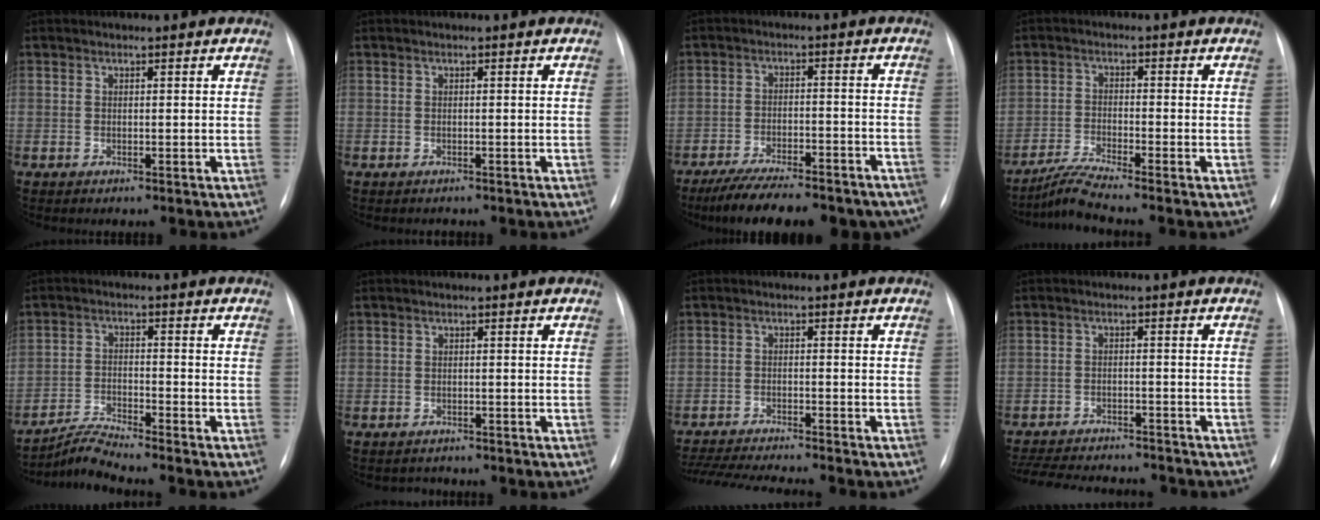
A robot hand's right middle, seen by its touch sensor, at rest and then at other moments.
{"total": 0.6, "force": [-0.6, 0.3, 0.0], "torque": [-0.005, 0.000, -0.008]}
{"total": 19.4, "force": [-16.3, 5.1, 9.1], "torque": [-0.123, -0.001, -0.225]}
{"total": 4.8, "force": [-4.2, -1.4, 1.7], "torque": [-0.043, -0.028, -0.088]}
{"total": 4.6, "force": [-4.3, -1.5, 0.4], "torque": [-0.020, -0.021, -0.084]}
{"total": 1.5, "force": [-1.2, 0.8, -0.5], "torque": [0.001, -0.001, -0.018]}
{"total": 10.9, "force": [-10.0, -0.3, 4.3], "torque": [-0.068, -0.011, -0.162]}
{"total": 15.8, "force": [-14.4, 3.5, 5.5], "torque": [-0.126, -0.011, -0.199]}